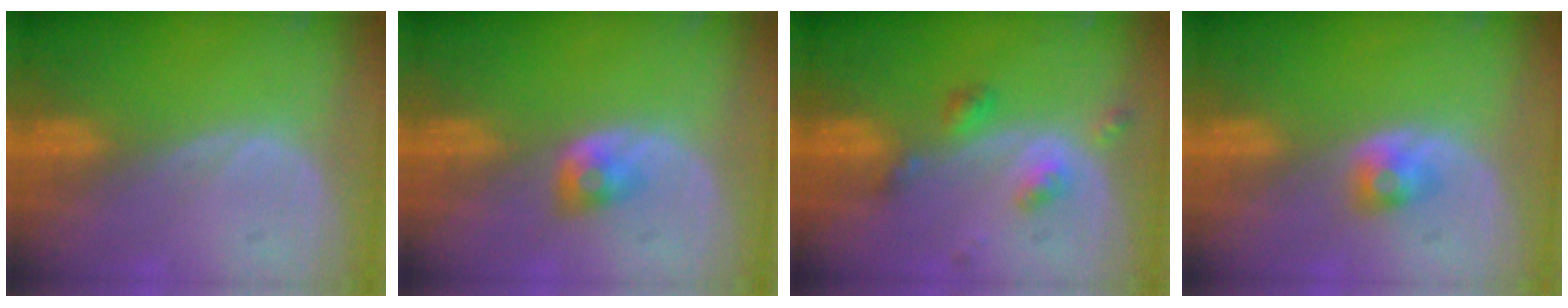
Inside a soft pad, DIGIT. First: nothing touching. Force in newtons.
{"total": 2.7, "press": 2.4, "slide": 1.2}
{"total": 4.5, "press": 4.0, "slide": 1.9}
{"total": 2.6, "press": 2.3, "slide": 1.2}